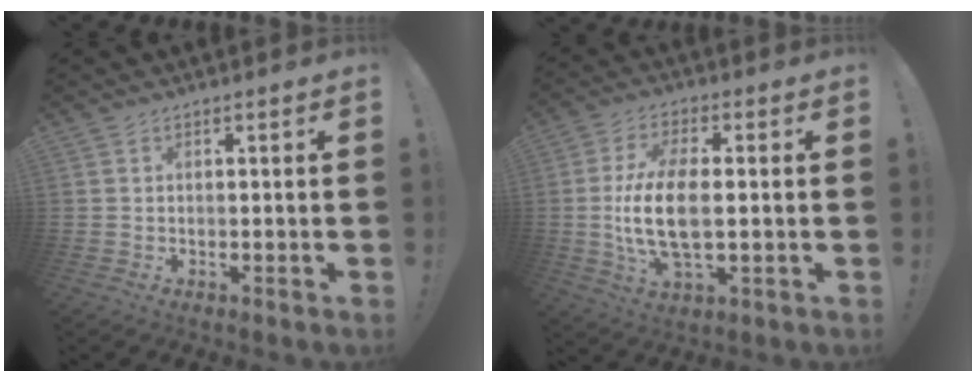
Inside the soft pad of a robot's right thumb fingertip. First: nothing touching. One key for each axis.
{"total": 14.1, "fx": -0.6, "fy": 6.3, "fz": 12.6, "tx": -0.247, "ty": -0.010, "tz": -0.016}